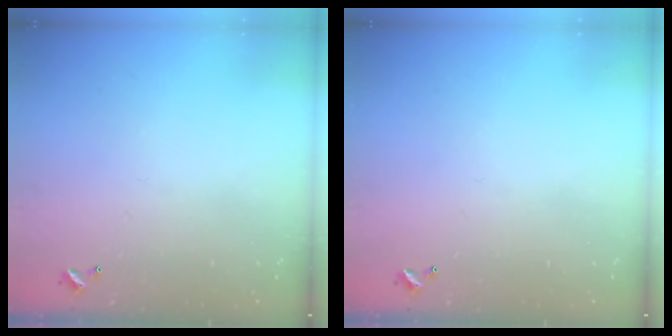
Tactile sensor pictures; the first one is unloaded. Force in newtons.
{"total": 0.0}